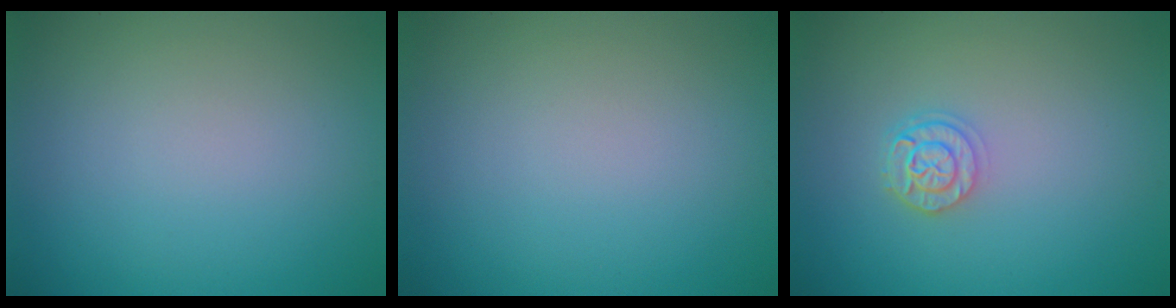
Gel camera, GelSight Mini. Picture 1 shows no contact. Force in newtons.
{"total": 0.0}
{"total": 2.4, "press": 2.0, "slide": 1.3}